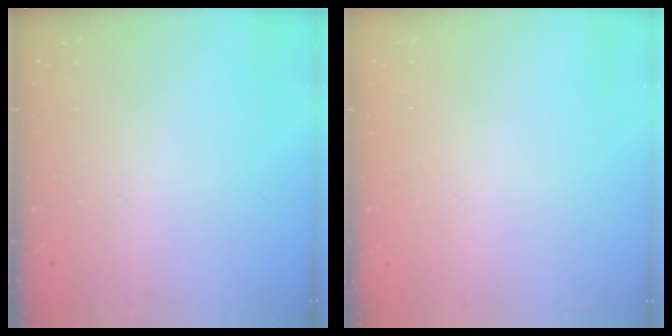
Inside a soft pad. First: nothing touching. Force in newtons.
{"total": 0.0}